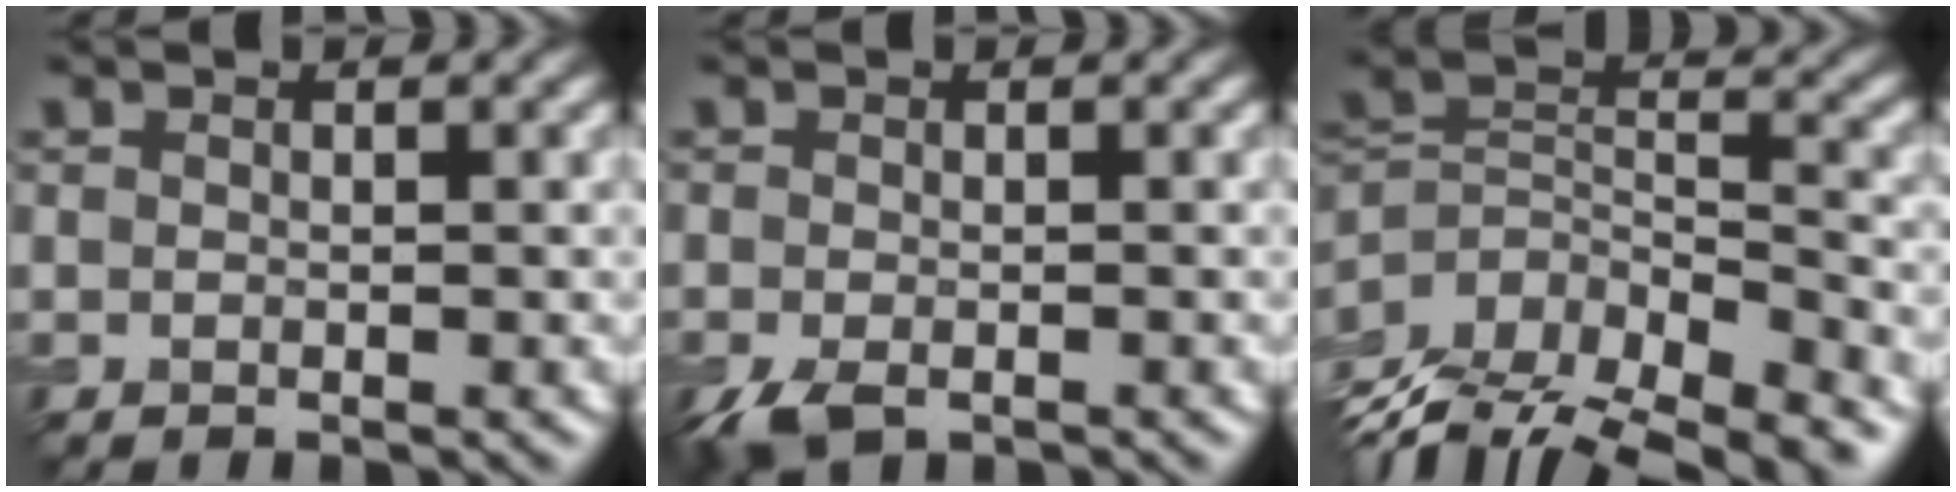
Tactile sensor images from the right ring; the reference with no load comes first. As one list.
[{"total": 2.8, "force": [-2.1, 0.8, 1.7], "torque": [-0.039, -0.008, -0.039]}, {"total": 12.1, "force": [-9.1, 5.8, 5.5], "torque": [-0.114, 0.019, -0.121]}]